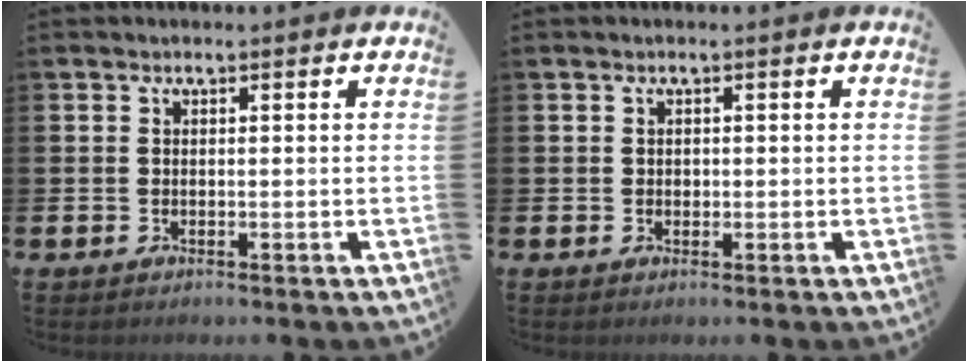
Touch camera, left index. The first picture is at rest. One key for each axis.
{"total": 0.6, "fx": 0.2, "fy": 0.6, "fz": 0.2, "tx": 0.004, "ty": 0.002, "tz": 0.001}